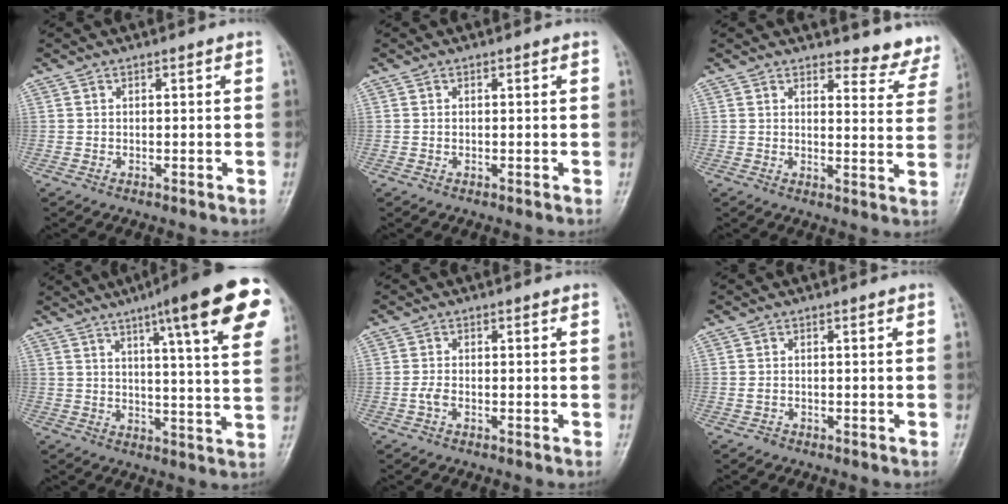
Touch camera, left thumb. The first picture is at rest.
{"total": 0.0}
{"total": 7.7, "force": [7.3, 2.3, 0.5], "torque": [0.025, -0.067, 0.066]}
{"total": 20.6, "force": [10.5, 3.2, 17.5], "torque": [-0.224, -0.022, 0.132]}
{"total": 1.5, "force": [-0.7, 0.7, 1.1], "torque": [-0.025, 0.003, -0.016]}
{"total": 0.8, "force": [-0.5, 0.6, 0.2], "torque": [-0.001, 0.003, -0.008]}